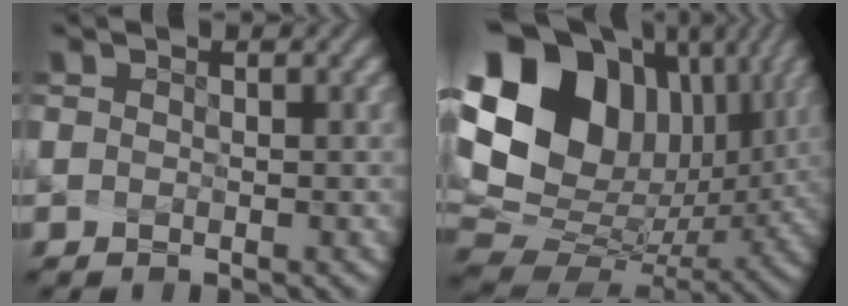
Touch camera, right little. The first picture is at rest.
{"total": 21.9, "force": [7.6, 16.8, 11.9], "torque": [-0.280, 0.039, 0.143]}